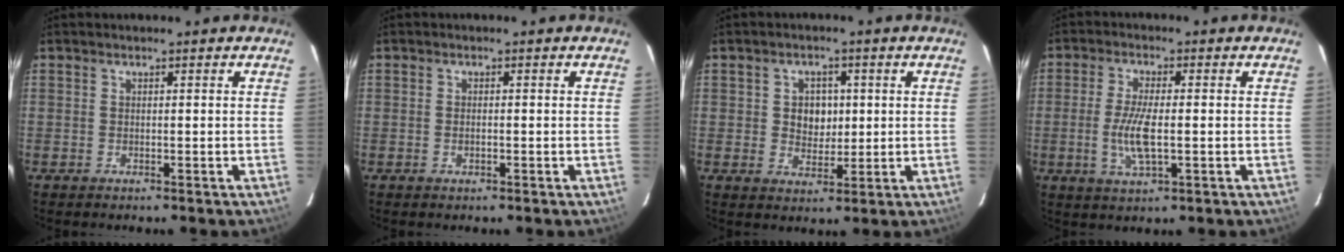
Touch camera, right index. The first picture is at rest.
{"total": 0.8, "force": [-0.3, 0.5, 0.6], "torque": [-0.012, -0.001, -0.006]}
{"total": 5.0, "force": [0.6, 4.1, 2.7], "torque": [-0.044, 0.008, 0.015]}
{"total": 7.5, "force": [-1.1, 2.1, 7.1], "torque": [-0.143, -0.007, -0.022]}